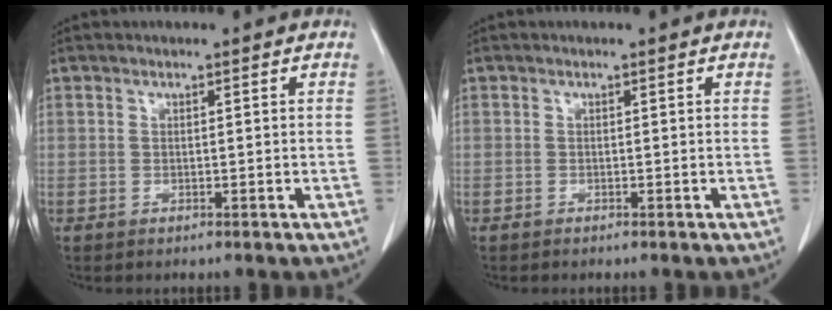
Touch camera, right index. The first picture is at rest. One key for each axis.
{"total": 0.0}